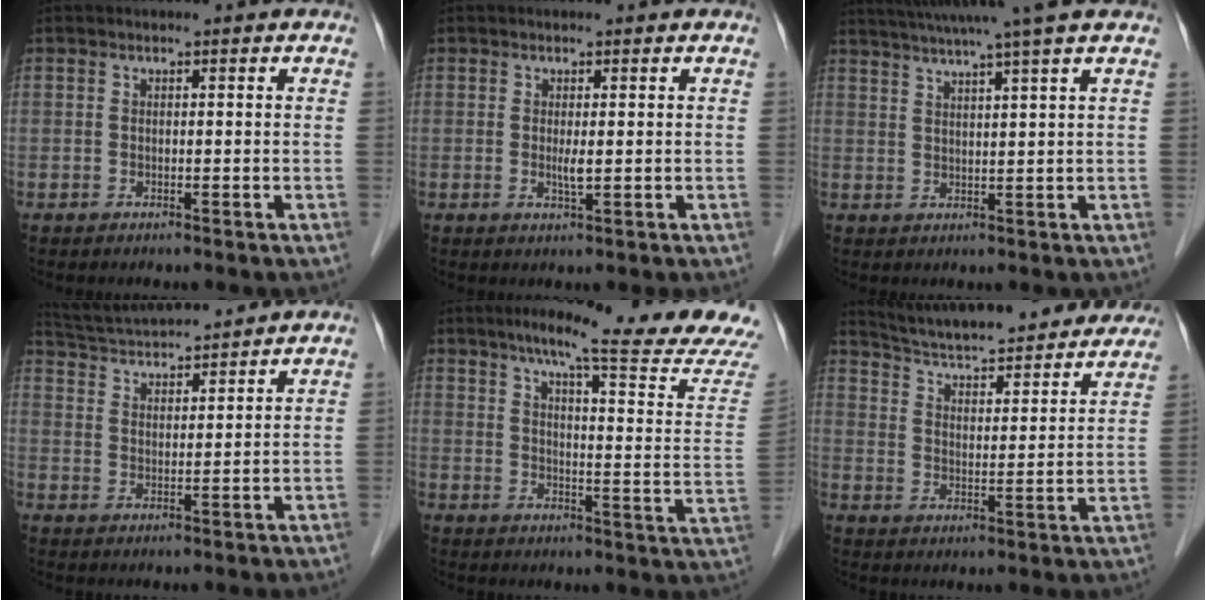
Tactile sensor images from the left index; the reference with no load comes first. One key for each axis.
{"total": 1.7, "fx": -0.1, "fy": 0.2, "fz": 1.7, "tx": -0.035, "ty": -0.008, "tz": -0.001}
{"total": 11.7, "fx": 9.7, "fy": -1.7, "fz": 6.3, "tx": -0.107, "ty": 0.007, "tz": 0.132}
{"total": 11.5, "fx": 10.8, "fy": 0.2, "fz": 3.8, "tx": -0.078, "ty": 0.021, "tz": 0.180}
{"total": 19.9, "fx": 17.1, "fy": -1.1, "fz": 10.1, "tx": -0.142, "ty": -0.065, "tz": 0.210}
{"total": 26.0, "fx": 23.7, "fy": 4.6, "fz": 9.7, "tx": -0.154, "ty": -0.020, "tz": 0.311}